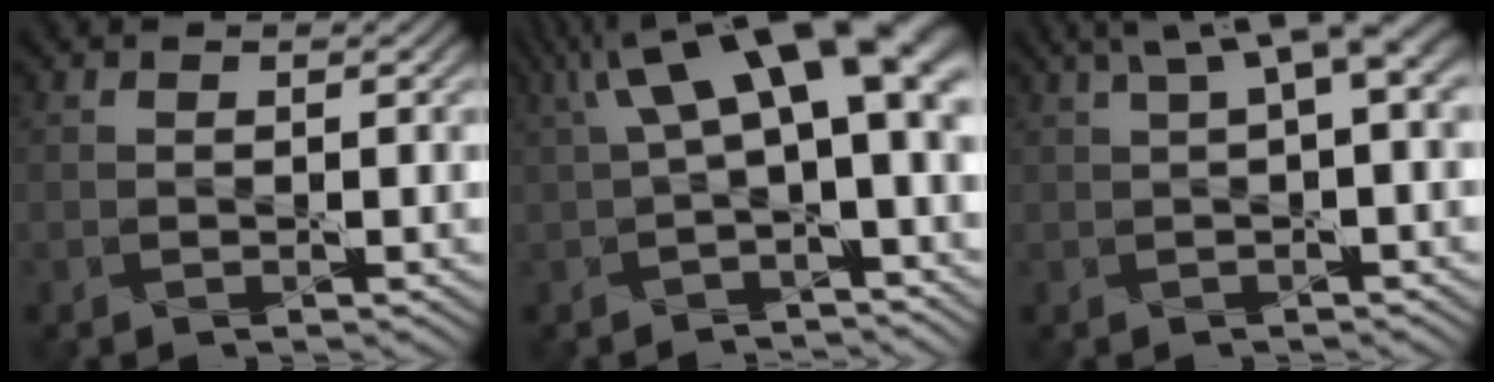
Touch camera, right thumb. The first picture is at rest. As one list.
[{"total": 12.7, "force": [3.1, 4.8, 11.3], "torque": [-0.177, 0.012, 0.056]}, {"total": 6.5, "force": [2.5, 1.5, 5.8], "torque": [-0.089, 0.025, 0.044]}]